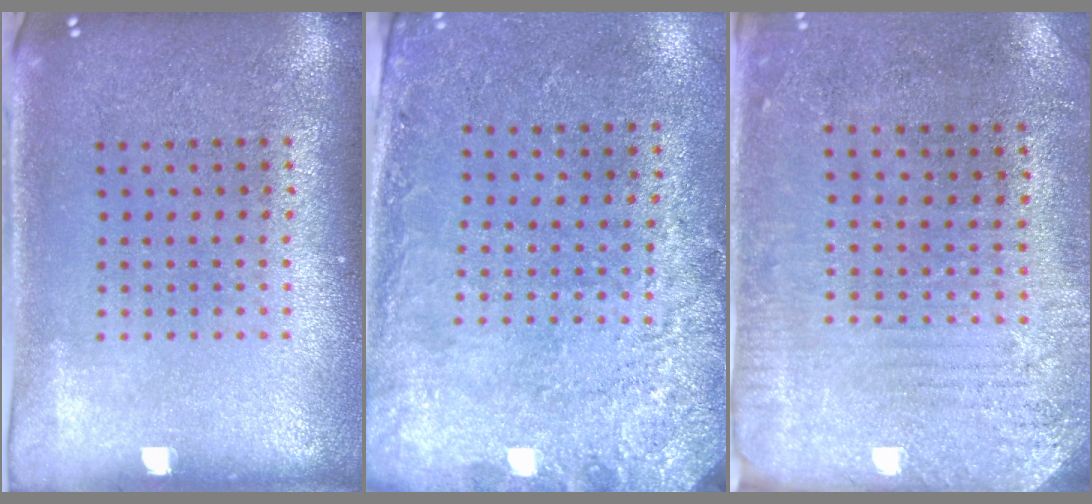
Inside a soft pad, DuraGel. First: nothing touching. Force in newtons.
{"total": 2.8, "press": 1.9, "slide": 2.0}
{"total": 2.8, "press": 2.4, "slide": 1.5}